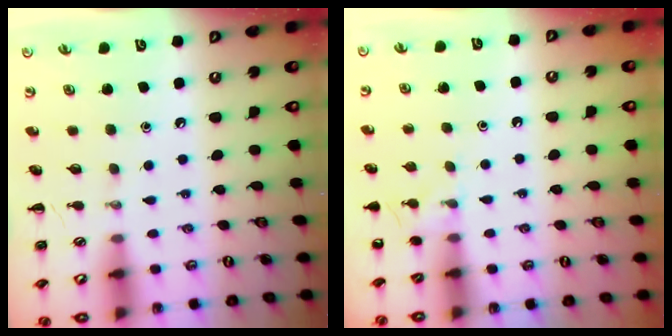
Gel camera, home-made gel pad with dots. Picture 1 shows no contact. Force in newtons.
{"total": 4.9, "press": 4.6, "slide": 1.7}